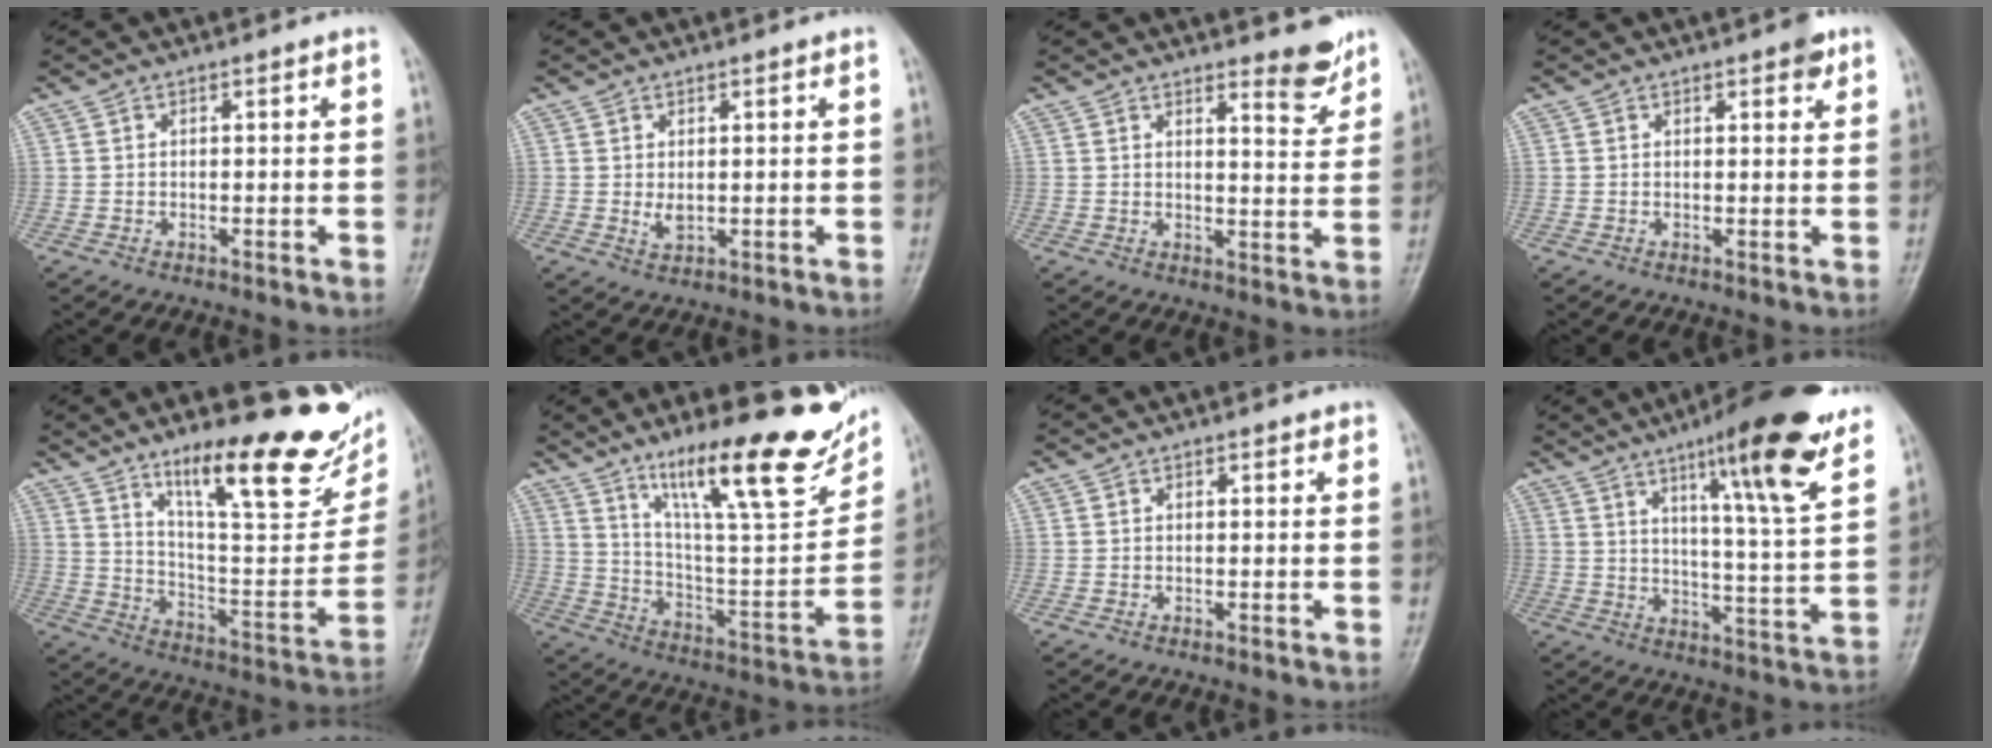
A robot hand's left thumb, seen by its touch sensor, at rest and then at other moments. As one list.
[{"total": 2.7, "force": [0.6, 1.5, 2.1], "torque": [-0.032, -0.010, 0.016]}, {"total": 5.3, "force": [4.3, 1.3, 2.7], "torque": [-0.020, -0.039, 0.059]}, {"total": 2.9, "force": [1.7, 1.2, 2.1], "torque": [-0.017, -0.005, 0.018]}, {"total": 26.3, "force": [16.7, 7.4, 19.0], "torque": [-0.232, -0.077, 0.264]}, {"total": 25.6, "force": [16.0, 6.0, 19.0], "torque": [-0.256, -0.063, 0.263]}, {"total": 0.9, "force": [0.5, 0.5, 0.5], "torque": [-0.002, -0.002, 0.004]}, {"total": 18.9, "force": [11.7, 2.3, 14.6], "torque": [-0.190, -0.059, 0.173]}]